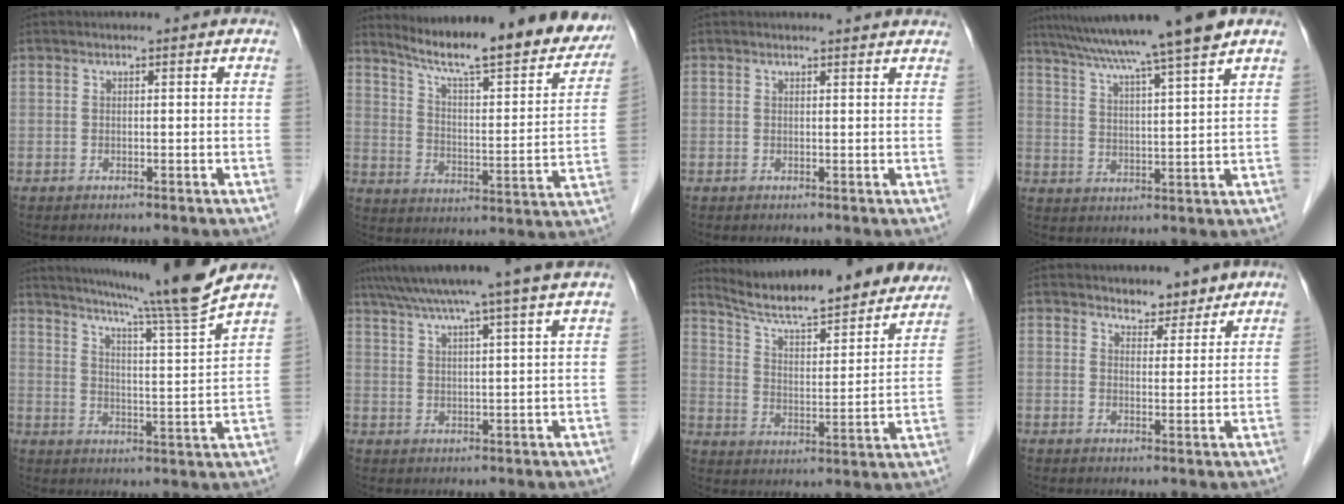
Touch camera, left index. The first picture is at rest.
{"total": 23.2, "force": [20.2, 2.7, 11.1], "torque": [-0.167, -0.043, 0.279]}
{"total": 3.2, "force": [3.2, 0.0, 0.6], "torque": [-0.012, 0.004, 0.027]}
{"total": 15.1, "force": [12.2, -1.8, 8.7], "torque": [-0.149, 0.011, 0.182]}
{"total": 15.8, "force": [13.6, -3.1, 7.4], "torque": [-0.125, -0.043, 0.188]}
{"total": 11.8, "force": [9.8, -2.3, 6.2], "torque": [-0.105, 0.005, 0.137]}
{"total": 22.3, "force": [20.2, 3.2, 8.9], "torque": [-0.134, -0.017, 0.282]}
{"total": 3.6, "force": [3.2, 1.5, 0.5], "torque": [-0.003, -0.001, 0.045]}